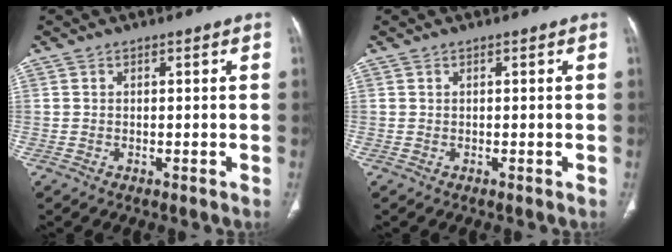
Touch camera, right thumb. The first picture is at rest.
{"total": 0.0}